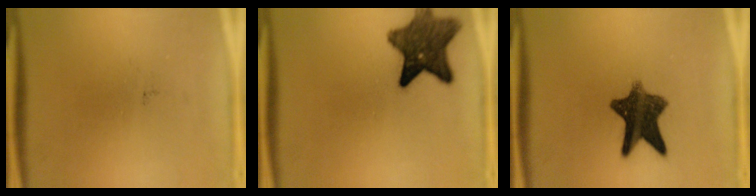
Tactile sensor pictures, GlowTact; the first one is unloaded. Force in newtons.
{"total": 9.7}
{"total": 10.2}